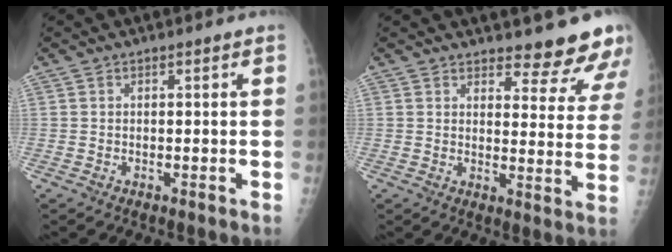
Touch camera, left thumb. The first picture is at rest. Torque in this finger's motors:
{"motor_torque": [0.20, 0.27, -0.36, -0.20, 0.05]}